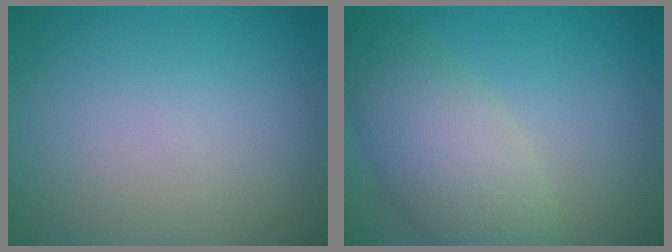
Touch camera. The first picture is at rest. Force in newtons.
{"total": 5.6, "press": 5.6, "slide": 0.5}